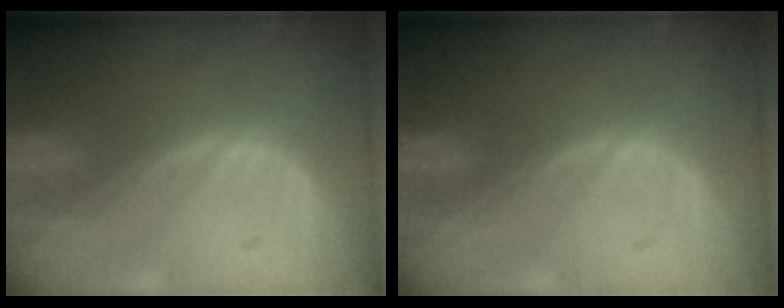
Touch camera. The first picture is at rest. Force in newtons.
{"total": 0.0}